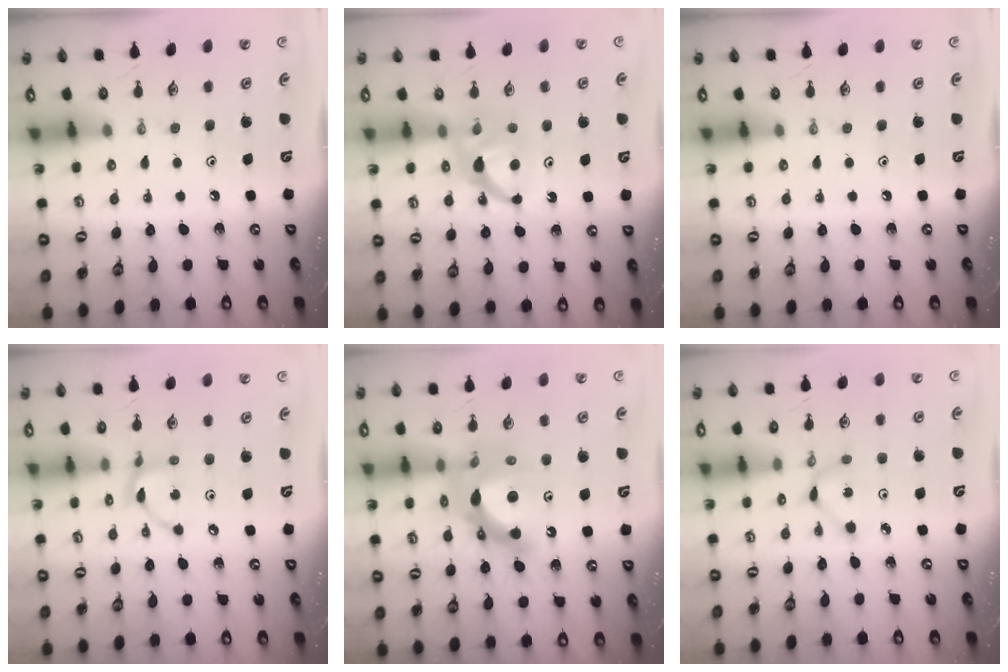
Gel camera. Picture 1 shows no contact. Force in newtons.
{"total": 6.0, "press": 5.9, "slide": 0.9}
{"total": 0.0}
{"total": 5.7, "press": 5.7, "slide": 0.1}
{"total": 14.3, "press": 14.1, "slide": 2.1}
{"total": 2.0, "press": 2.0, "slide": 0.1}